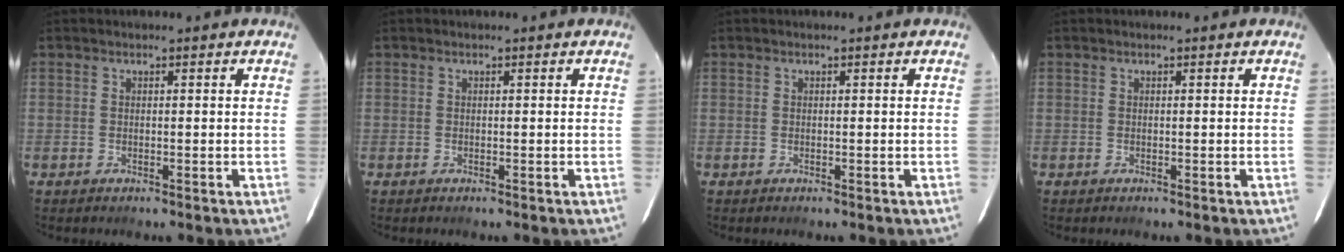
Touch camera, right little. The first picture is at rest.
{"total": 0.0}
{"total": 0.0}
{"total": 0.0}